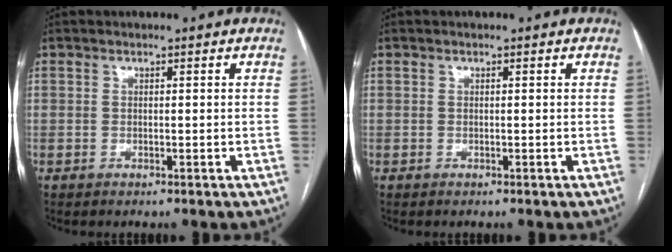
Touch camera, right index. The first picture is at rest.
{"total": 0.0}